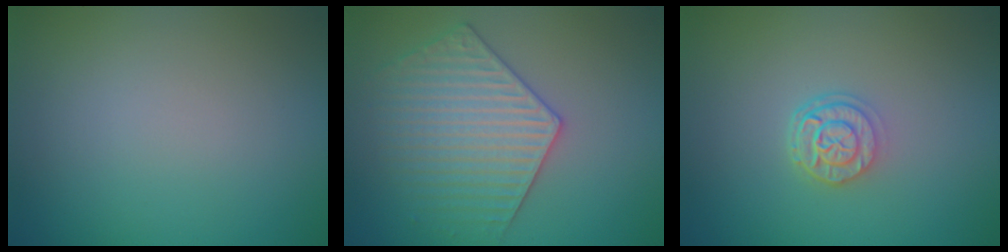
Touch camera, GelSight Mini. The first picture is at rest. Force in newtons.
{"total": 4.0, "press": 3.9, "slide": 0.6}
{"total": 2.6, "press": 2.1, "slide": 1.5}